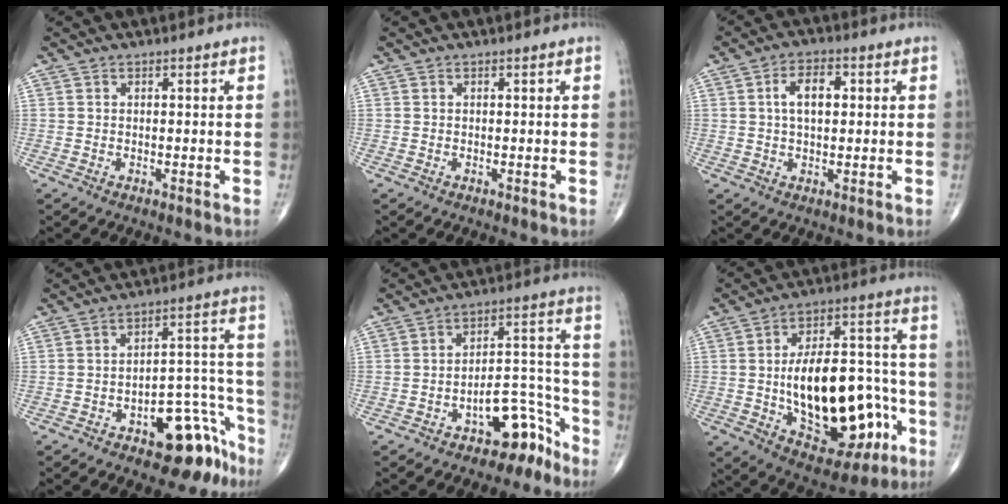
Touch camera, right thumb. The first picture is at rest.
{"total": 0.0}
{"total": 6.2, "force": [1.1, 3.5, 5.0], "torque": [-0.079, 0.011, 0.013]}
{"total": 14.1, "force": [-8.6, 6.7, 8.9], "torque": [-0.058, 0.097, -0.117]}
{"total": 10.5, "force": [-6.9, 5.1, 6.1], "torque": [-0.053, 0.093, -0.105]}
{"total": 26.1, "force": [-5.7, 13.5, 21.6], "torque": [-0.313, 0.038, -0.061]}